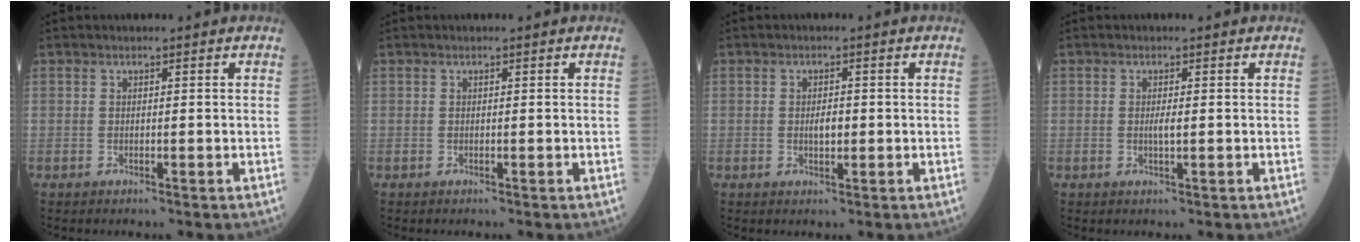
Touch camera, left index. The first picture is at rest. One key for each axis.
{"total": 0.0}
{"total": 2.1, "fx": -0.3, "fy": 0.9, "fz": 1.8, "tx": -0.034, "ty": -0.002, "tz": -0.005}
{"total": 1.3, "fx": -0.2, "fy": 0.2, "fz": 1.2, "tx": -0.027, "ty": -0.005, "tz": -0.003}